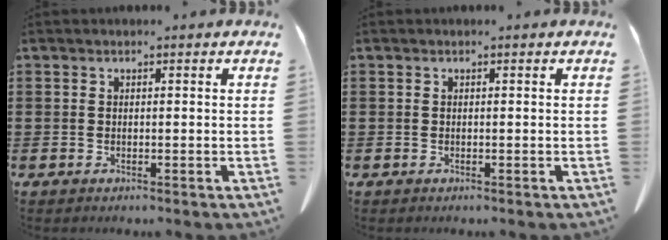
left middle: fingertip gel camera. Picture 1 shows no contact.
{"total": 0.0}